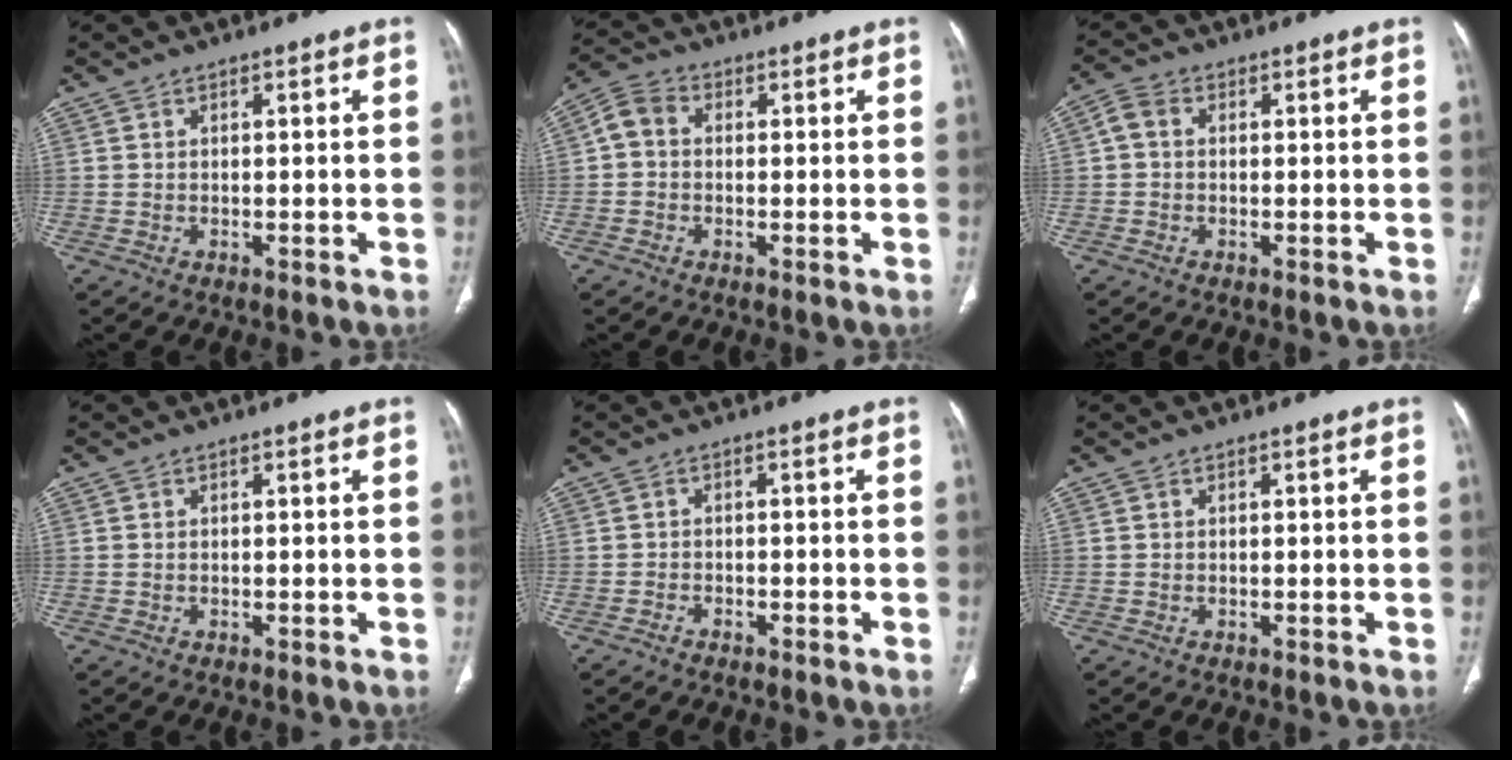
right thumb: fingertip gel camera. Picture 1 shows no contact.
{"total": 4.5, "force": [0.2, 3.5, 2.7], "torque": [-0.047, 0.012, -0.011]}
{"total": 2.9, "force": [0.3, 2.2, 1.9], "torque": [-0.037, 0.007, -0.003]}
{"total": 0.0}
{"total": 1.2, "force": [-1.1, 0.4, 0.5], "torque": [-0.014, 0.006, -0.017]}
{"total": 0.0}